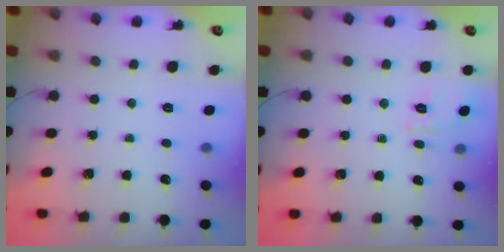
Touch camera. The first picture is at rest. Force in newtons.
{"total": 2.1, "press": 1.6, "slide": 1.5}